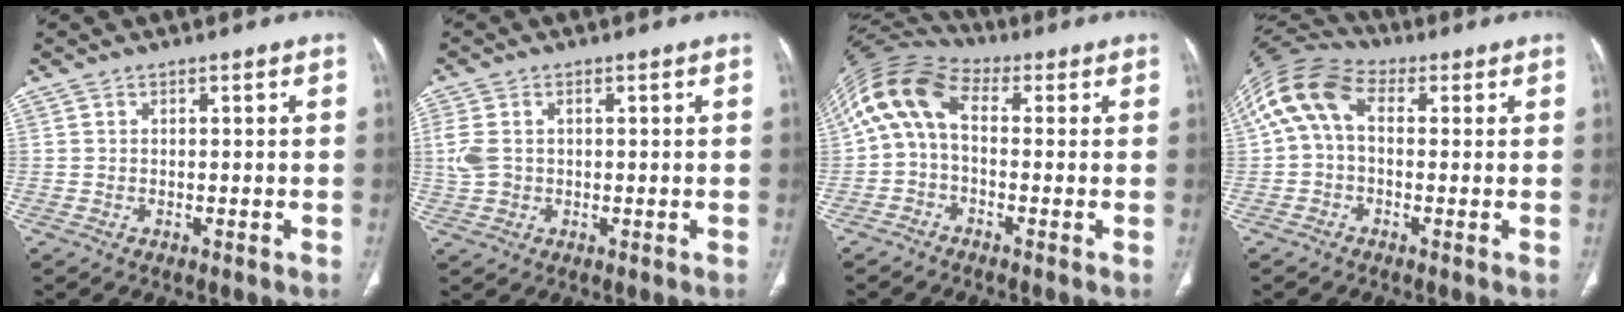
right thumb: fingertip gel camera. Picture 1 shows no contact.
{"total": 4.8, "force": [0.4, 3.5, 3.2], "torque": [-0.084, 0.008, 0.012]}
{"total": 10.6, "force": [0.8, 6.3, 8.4], "torque": [-0.165, 0.037, -0.002]}
{"total": 11.2, "force": [1.6, 7.3, 8.3], "torque": [-0.164, 0.037, 0.016]}